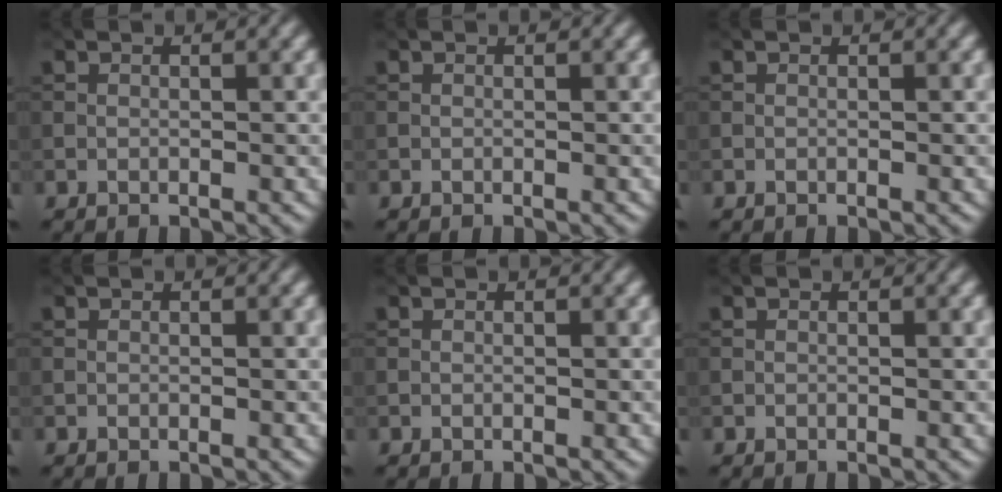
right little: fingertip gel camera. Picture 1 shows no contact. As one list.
[{"total": 0.0}, {"total": 0.0}, {"total": 0.0}, {"total": 0.0}, {"total": 0.0}]